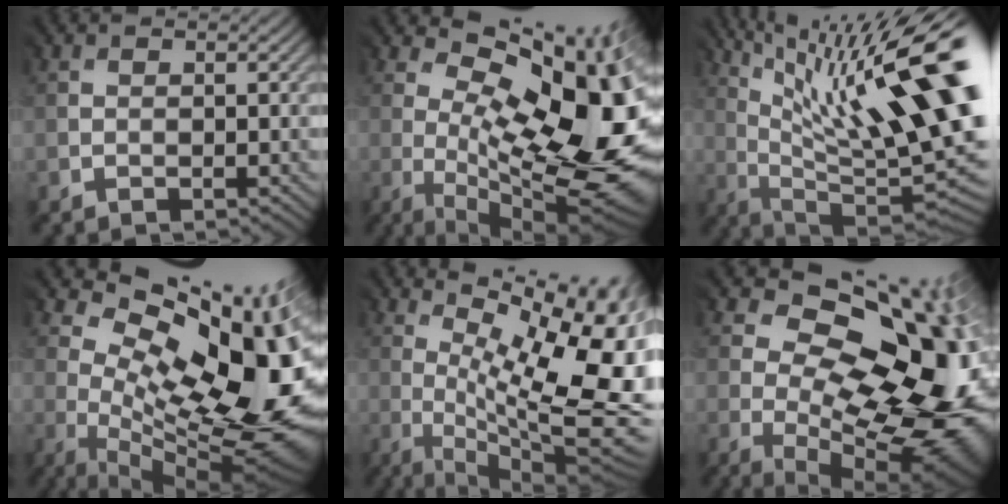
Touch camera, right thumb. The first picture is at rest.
{"total": 17.8, "force": [1.6, 7.5, 16.0], "torque": [-0.218, -0.001, 0.036]}
{"total": 18.9, "force": [7.2, 5.1, 16.7], "torque": [-0.232, 0.021, 0.134]}
{"total": 17.1, "force": [3.6, 7.9, 14.7], "torque": [-0.203, 0.003, 0.081]}
{"total": 17.3, "force": [2.1, 6.2, 16.0], "torque": [-0.218, 0.012, 0.062]}
{"total": 19.4, "force": [1.6, 11.3, 15.7], "torque": [-0.194, -0.008, 0.066]}